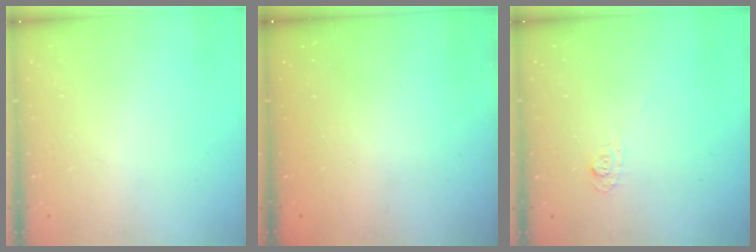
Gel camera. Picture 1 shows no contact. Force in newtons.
{"total": 2.5, "press": 2.4, "slide": 0.7}
{"total": 4.3, "press": 4.2, "slide": 0.6}